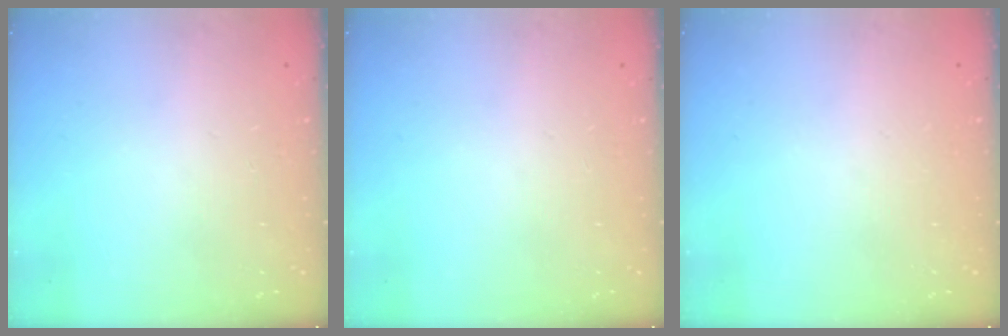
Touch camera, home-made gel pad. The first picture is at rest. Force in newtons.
{"total": 0.0}
{"total": 0.0}